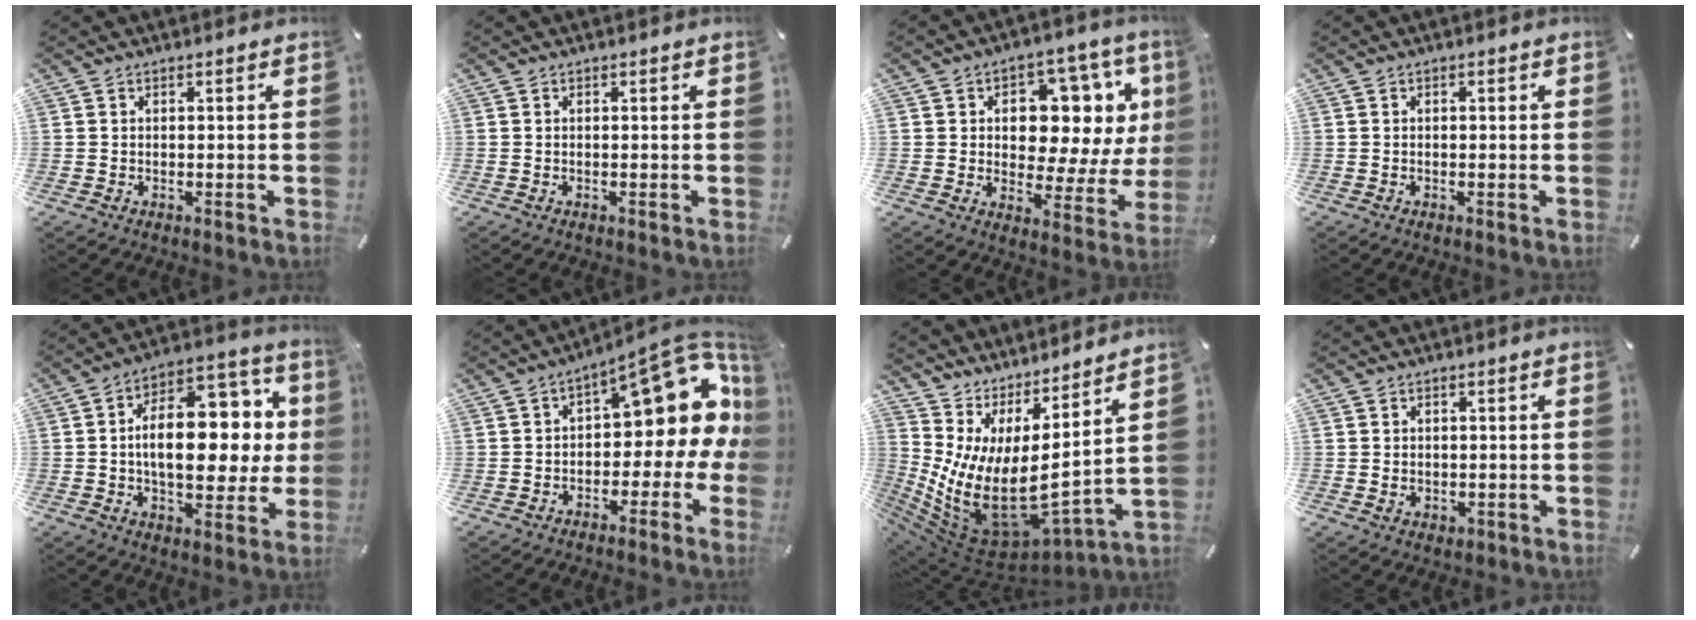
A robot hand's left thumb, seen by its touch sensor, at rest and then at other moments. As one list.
[{"total": 0.0}, {"total": 12.6, "force": [4.6, 8.3, 8.3], "torque": [-0.101, -0.050, 0.078]}, {"total": 0.6, "force": [-0.2, 0.2, 0.5], "torque": [-0.010, -0.001, -0.003]}, {"total": 19.5, "force": [2.3, 11.3, 15.7], "torque": [-0.235, -0.013, 0.038]}, {"total": 14.8, "force": [6.4, 6.8, 11.4], "torque": [-0.139, -0.054, 0.101]}, {"total": 13.3, "force": [-0.8, 6.7, 11.5], "torque": [-0.272, -0.057, -0.010]}, {"total": 1.8, "force": [0.4, 1.7, 0.5], "torque": [-0.003, 0.002, 0.003]}]